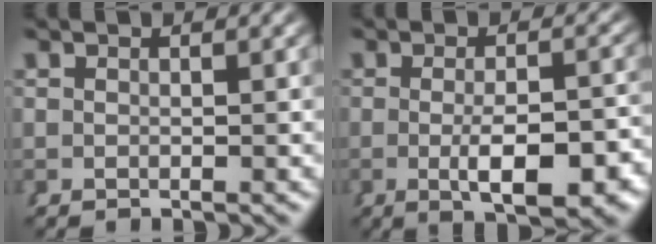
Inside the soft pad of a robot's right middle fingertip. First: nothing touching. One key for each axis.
{"total": 6.0, "fx": -2.4, "fy": 1.9, "fz": 5.2, "tx": -0.075, "ty": -0.016, "tz": -0.029}